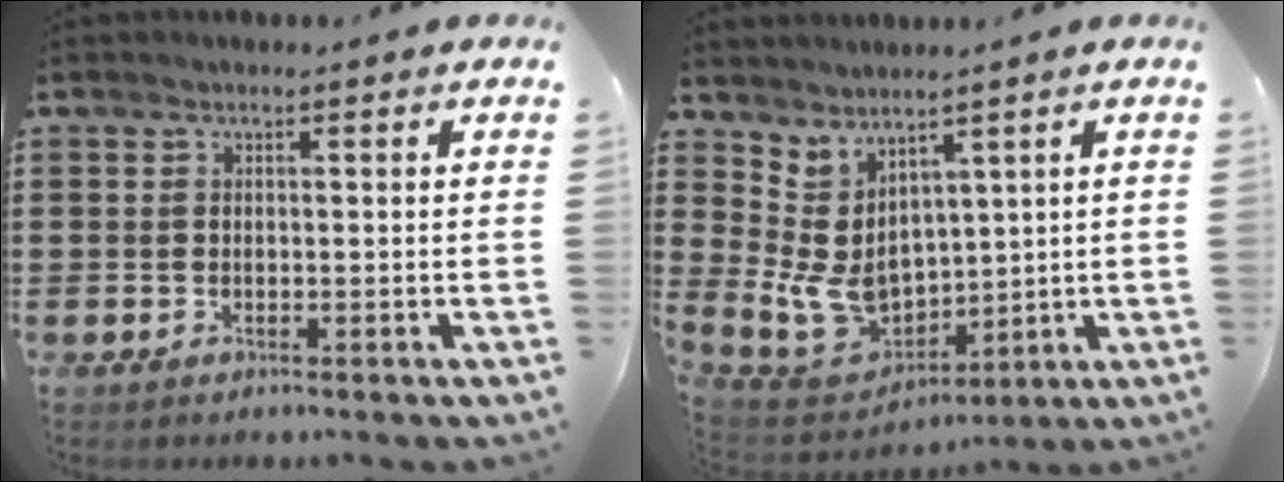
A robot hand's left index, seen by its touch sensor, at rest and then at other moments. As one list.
[{"total": 8.5, "force": [1.3, 6.8, 5.0], "torque": [-0.144, -0.009, 0.032]}]